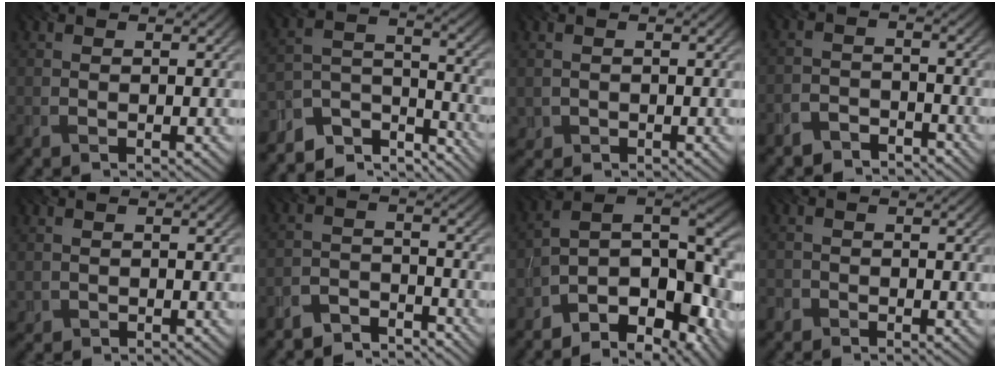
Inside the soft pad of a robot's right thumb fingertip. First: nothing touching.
{"total": 9.3, "force": [-7.9, 3.6, 3.4], "torque": [-0.069, -0.006, -0.146]}
{"total": 1.2, "force": [-0.2, 1.1, 0.1], "torque": [-0.002, -0.009, -0.005]}
{"total": 4.3, "force": [-3.9, 1.5, 1.0], "torque": [-0.012, 0.000, -0.079]}
{"total": 0.8, "force": [0.0, 0.8, 0.2], "torque": [-0.007, -0.007, 0.003]}
{"total": 5.5, "force": [-5.1, 1.7, 1.3], "torque": [-0.020, -0.003, -0.101]}
{"total": 13.4, "force": [-7.6, 6.1, 9.3], "torque": [-0.142, 0.002, -0.133]}
{"total": 1.5, "force": [-1.1, 1.1, 0.2], "torque": [0.000, -0.001, -0.026]}